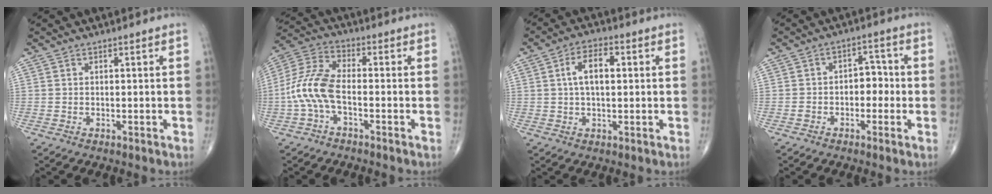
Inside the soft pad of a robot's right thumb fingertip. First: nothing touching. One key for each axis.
{"total": 9.3, "fx": -2.2, "fy": 3.4, "fz": 8.4, "tx": -0.203, "ty": 0.030, "tz": -0.051}
{"total": 6.8, "fx": 1.1, "fy": 3.4, "fz": 5.7, "tx": -0.097, "ty": 0.013, "tz": 0.015}
{"total": 4.8, "fx": -0.9, "fy": 3.3, "fz": 3.3, "tx": -0.023, "ty": 0.024, "tz": -0.022}